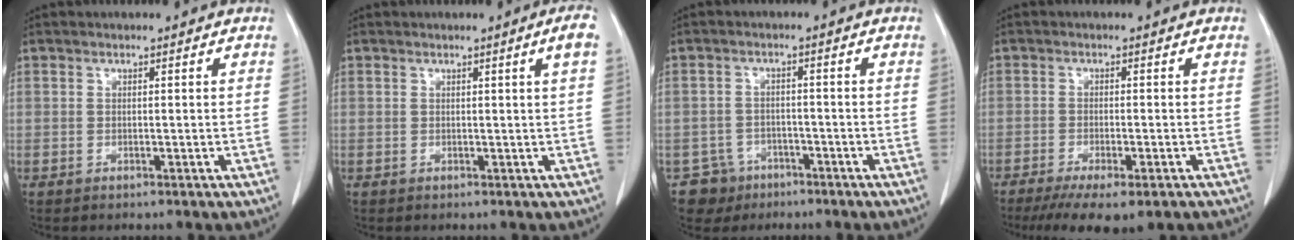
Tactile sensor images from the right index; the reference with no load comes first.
{"total": 2.0, "force": [0.6, -0.6, 1.8], "torque": [-0.026, -0.001, 0.012]}
{"total": 4.6, "force": [-2.9, 3.6, -0.4], "torque": [0.009, 0.010, -0.043]}
{"total": 10.1, "force": [-7.5, 2.0, 6.4], "torque": [-0.085, -0.017, -0.109]}